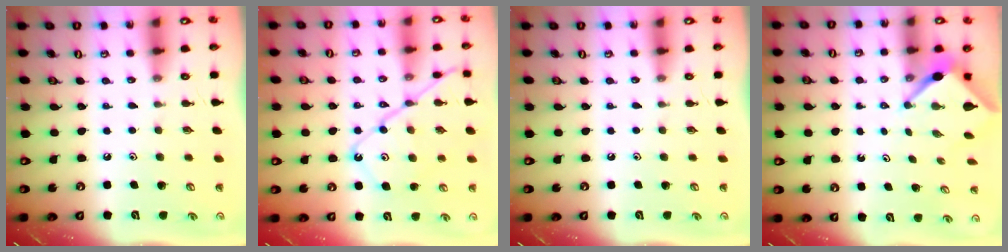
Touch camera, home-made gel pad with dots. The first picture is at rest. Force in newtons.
{"total": 13.8, "press": 13.7, "slide": 1.6}
{"total": 0.0}
{"total": 3.3, "press": 3.3, "slide": 0.1}